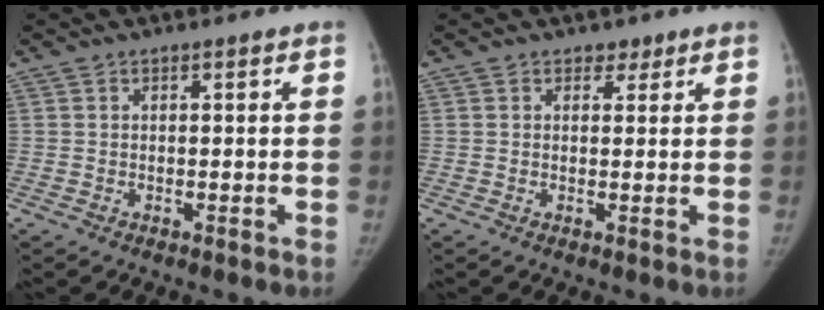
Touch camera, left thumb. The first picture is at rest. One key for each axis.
{"total": 1.7, "fx": 1.1, "fy": 1.2, "fz": 0.3, "tx": 0.010, "ty": -0.005, "tz": 0.012}